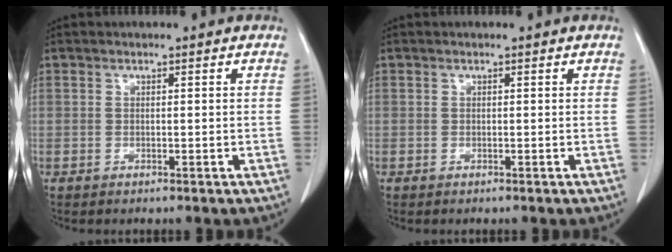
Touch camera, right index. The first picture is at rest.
{"total": 0.0}